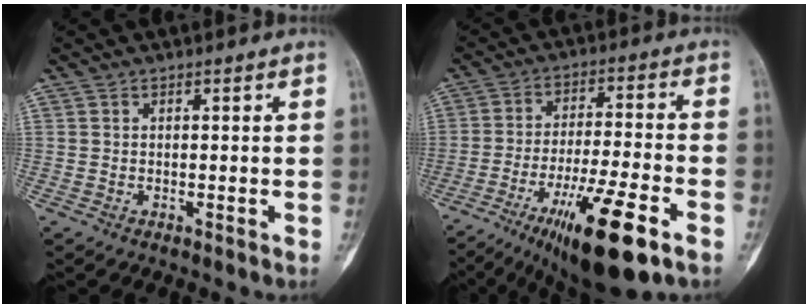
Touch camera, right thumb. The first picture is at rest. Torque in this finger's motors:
{"motor_torque": [2.71, 1.80, 1.36, -1.41, 0.52]}